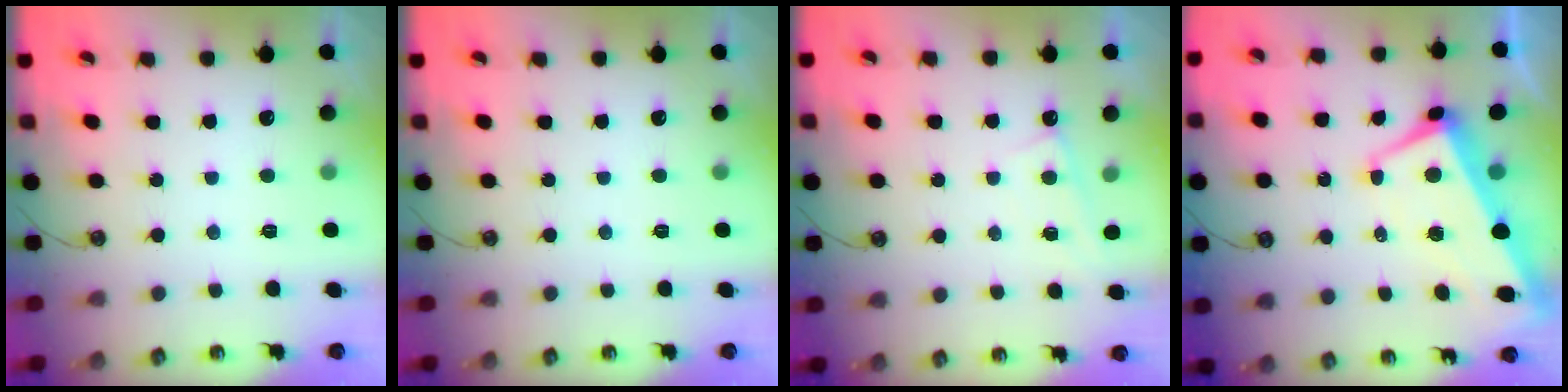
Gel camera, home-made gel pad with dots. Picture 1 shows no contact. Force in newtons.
{"total": 0.0}
{"total": 1.8, "press": 1.8, "slide": 0.3}
{"total": 1.7, "press": 1.1, "slide": 1.3}